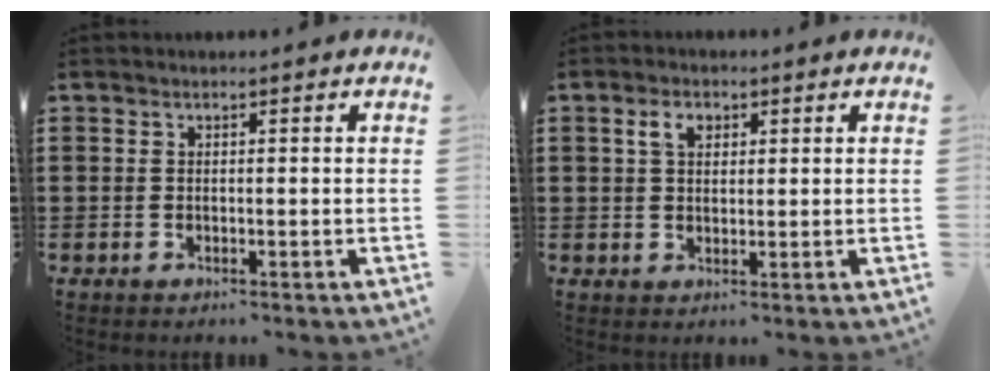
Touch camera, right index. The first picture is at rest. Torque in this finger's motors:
{"motor_torque": [0.58, -0.09, 0.21, 0.07]}